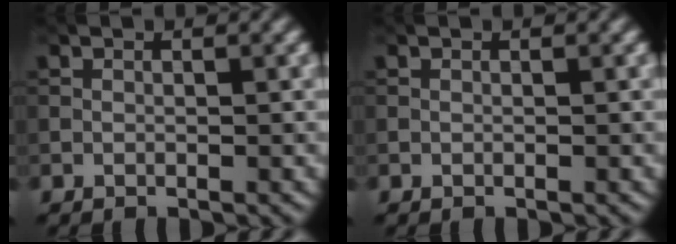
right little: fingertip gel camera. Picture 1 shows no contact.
{"total": 0.0}